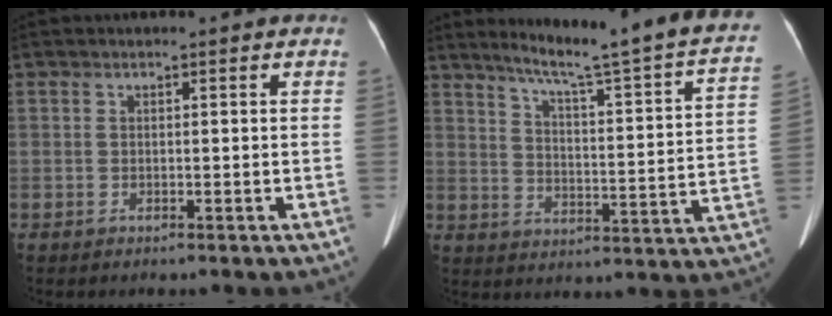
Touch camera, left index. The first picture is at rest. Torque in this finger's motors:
{"motor_torque": [0.64, -1.02, 0.04, 0.06]}